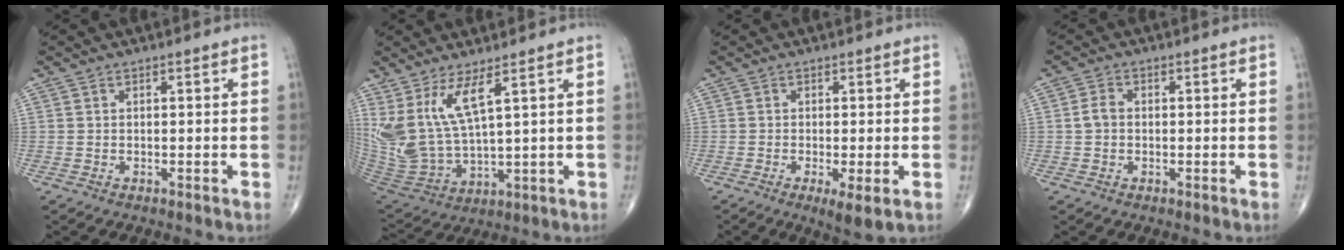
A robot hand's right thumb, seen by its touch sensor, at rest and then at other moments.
{"total": 12.4, "force": [5.6, 3.8, 10.4], "torque": [-0.229, -0.044, 0.136]}
{"total": 4.3, "force": [-1.4, 0.8, 4.0], "torque": [-0.072, -0.015, -0.024]}
{"total": 2.4, "force": [-0.1, 1.8, 1.6], "torque": [-0.029, 0.007, -0.007]}